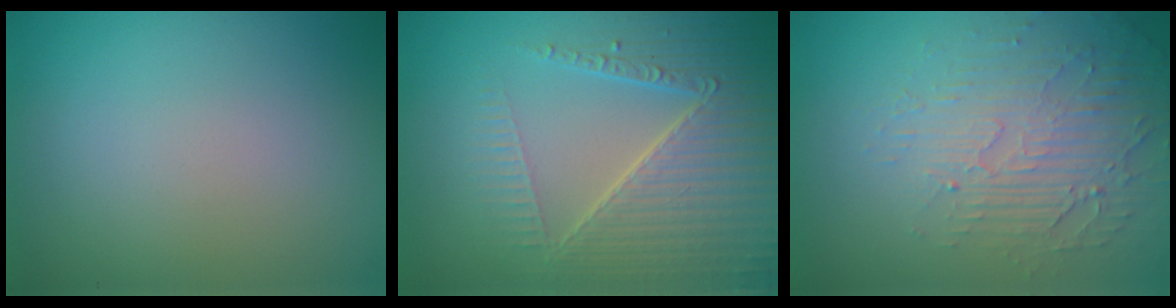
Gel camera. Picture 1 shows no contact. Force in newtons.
{"total": 6.6, "press": 5.2, "slide": 4.1}
{"total": 5.2, "press": 3.3, "slide": 4.1}